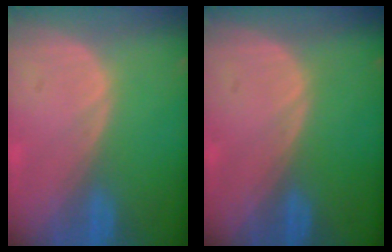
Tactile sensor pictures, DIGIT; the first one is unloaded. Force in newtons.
{"total": 0.0}